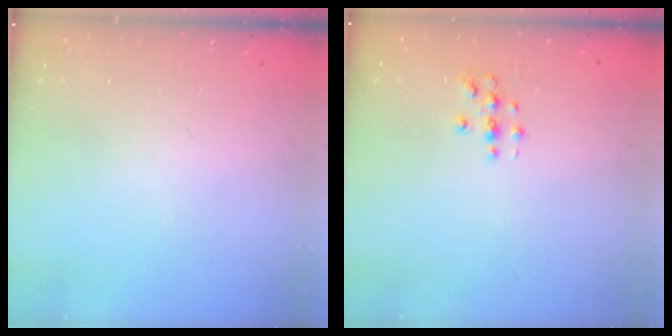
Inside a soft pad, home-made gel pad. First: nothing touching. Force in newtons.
{"total": 2.8, "press": 2.8, "slide": 0.3}